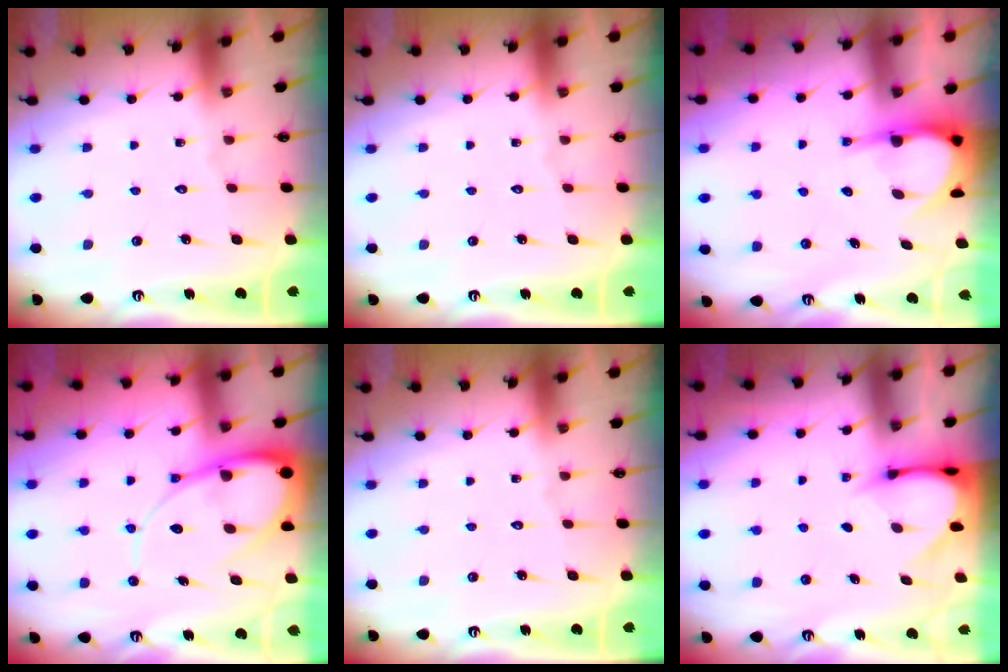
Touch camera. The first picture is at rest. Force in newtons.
{"total": 0.0}
{"total": 5.5, "press": 5.5, "slide": 0.4}
{"total": 13.2, "press": 13.1, "slide": 1.3}
{"total": 0.0}
{"total": 4.3, "press": 4.2, "slide": 0.5}